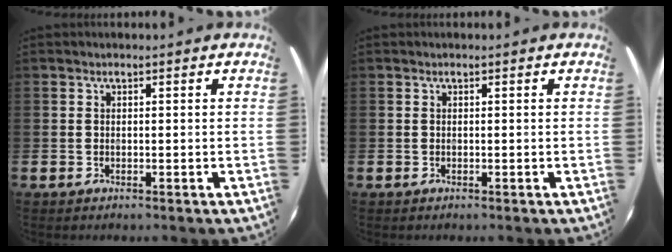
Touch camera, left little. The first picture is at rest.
{"total": 0.0}